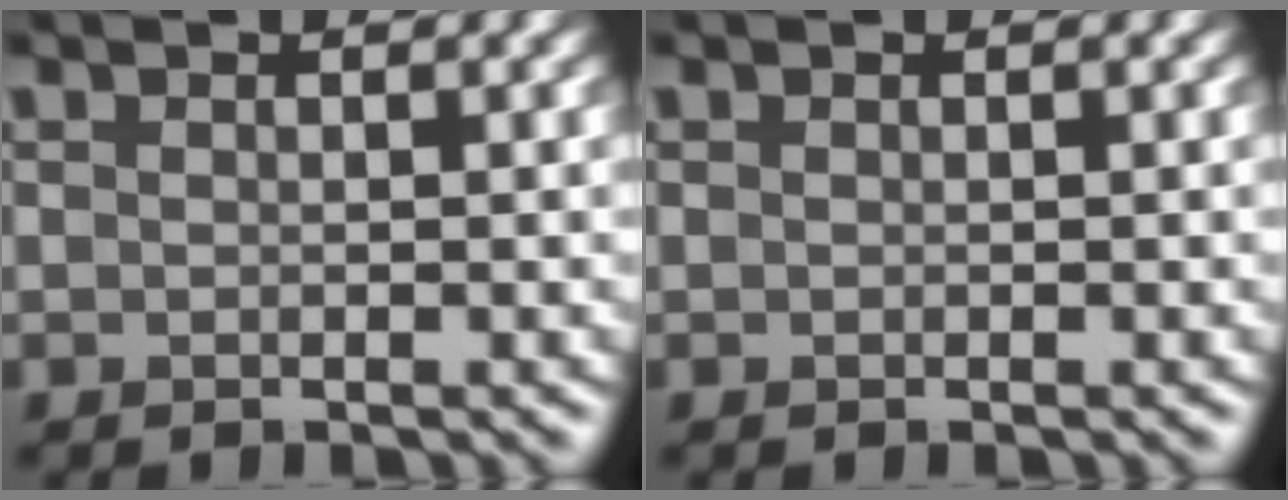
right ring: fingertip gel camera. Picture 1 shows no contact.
{"total": 0.0}